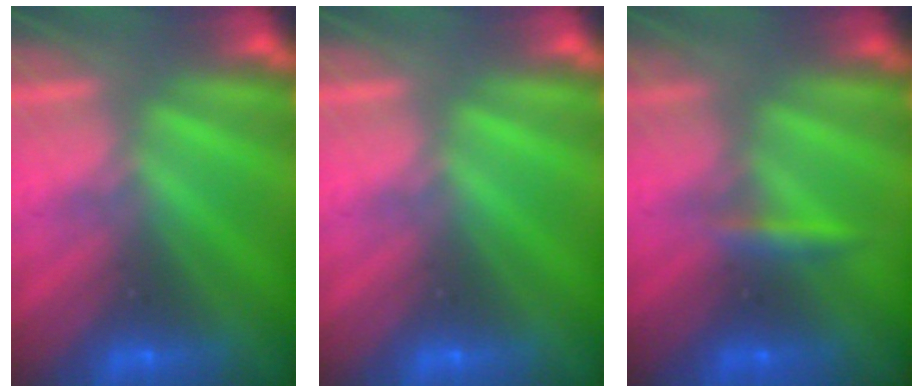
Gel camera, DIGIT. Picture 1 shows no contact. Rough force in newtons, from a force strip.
{"total": 0.0}
{"total": 2.4}